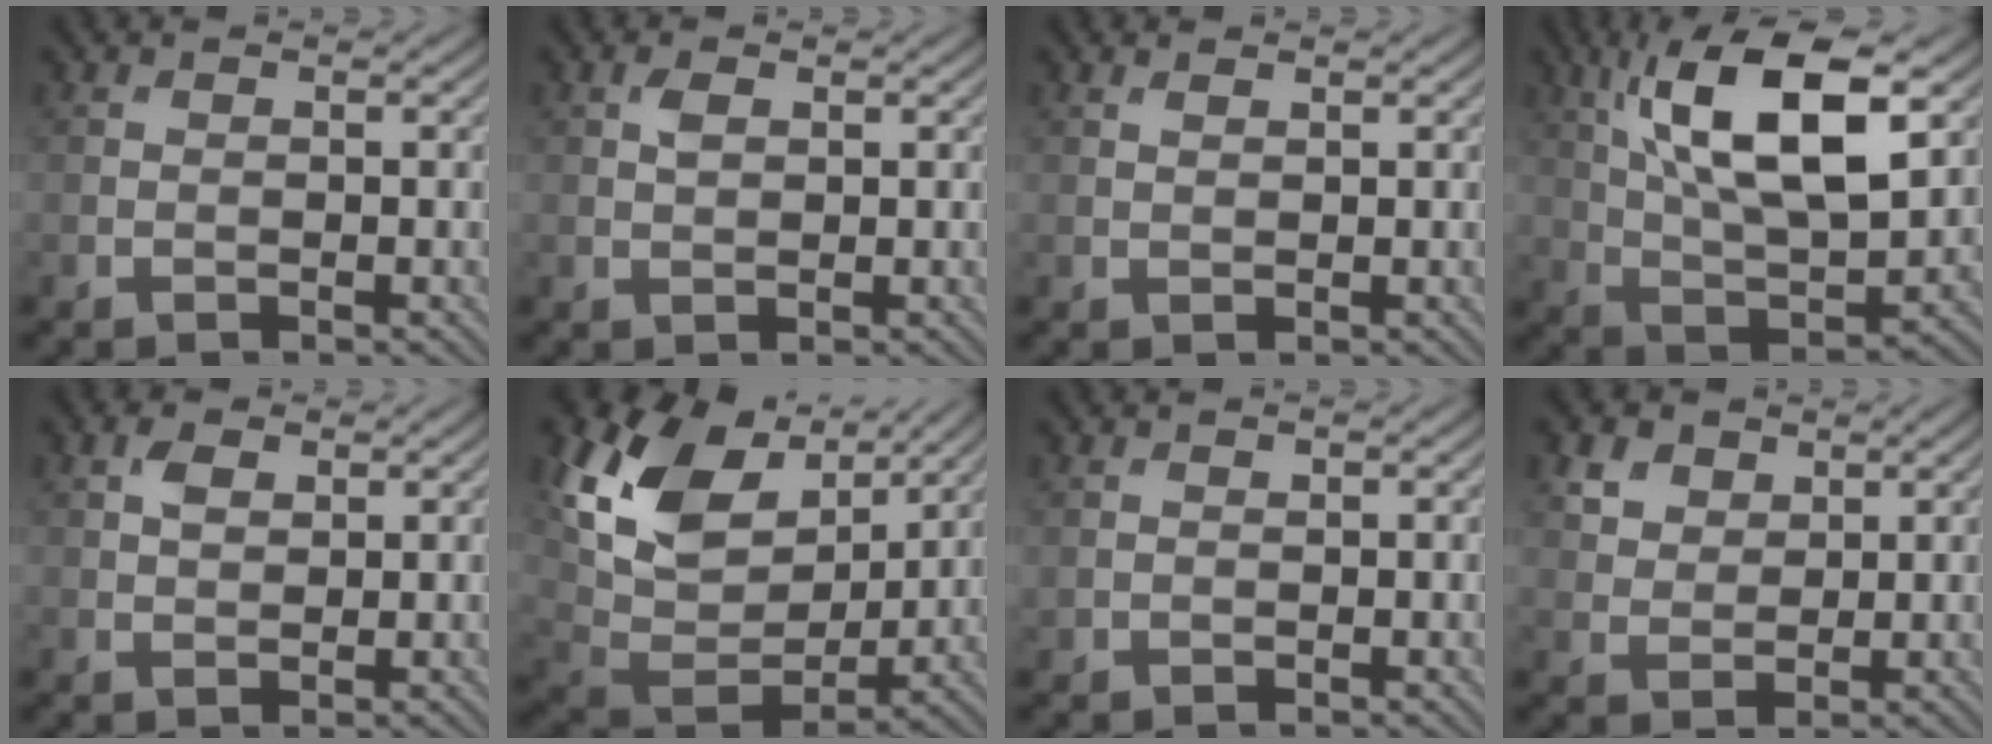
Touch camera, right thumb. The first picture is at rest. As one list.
[{"total": 1.5, "force": [0.5, 0.9, 1.1], "torque": [-0.025, 0.001, 0.011]}, {"total": 0.7, "force": [0.6, 0.3, 0.4], "torque": [-0.012, 0.001, 0.013]}, {"total": 14.6, "force": [5.7, 5.9, 12.1], "torque": [-0.234, 0.006, 0.103]}, {"total": 2.3, "force": [1.0, 1.5, 1.5], "torque": [-0.034, 0.003, 0.020]}, {"total": 15.0, "force": [6.5, 9.8, 9.2], "torque": [-0.222, 0.013, 0.131]}, {"total": 0.7, "force": [0.5, 0.5, 0.2], "torque": [-0.006, -0.003, 0.014]}, {"total": 4.0, "force": [2.5, 2.8, 1.5], "torque": [-0.048, -0.007, 0.056]}]